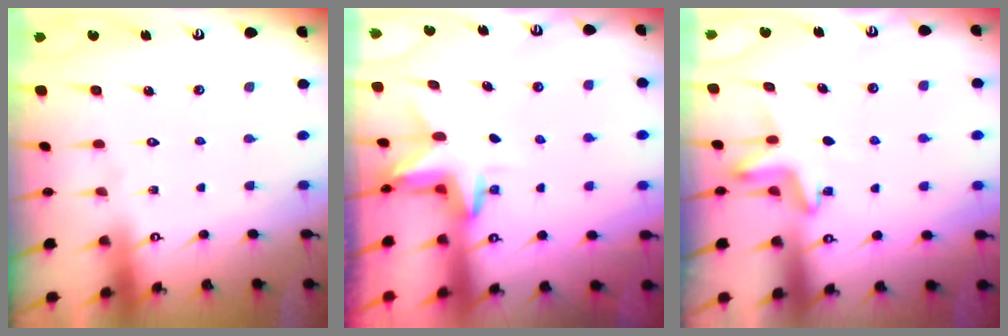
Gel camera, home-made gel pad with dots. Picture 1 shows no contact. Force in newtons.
{"total": 2.7, "press": 2.7, "slide": 0.1}
{"total": 4.3, "press": 4.3, "slide": 0.4}